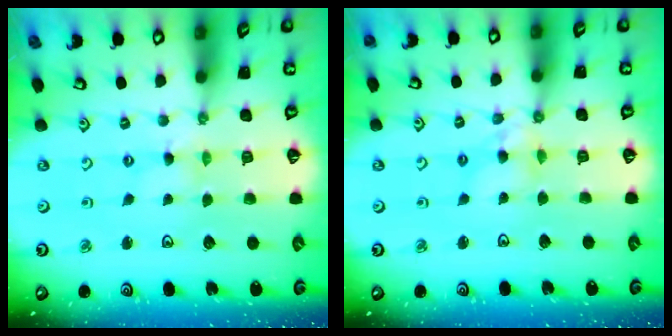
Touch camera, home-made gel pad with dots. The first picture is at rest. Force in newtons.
{"total": 6.0, "press": 6.0, "slide": 0.5}